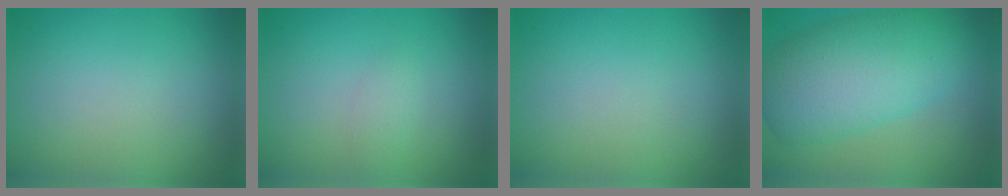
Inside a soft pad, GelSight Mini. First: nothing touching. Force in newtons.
{"total": 1.1, "press": 1.1, "slide": 0.0}
{"total": 0.0}
{"total": 9.5, "press": 9.5, "slide": 0.3}